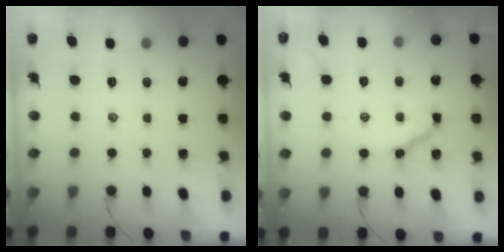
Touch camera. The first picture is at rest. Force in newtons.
{"total": 9.0, "press": 8.9, "slide": 1.0}